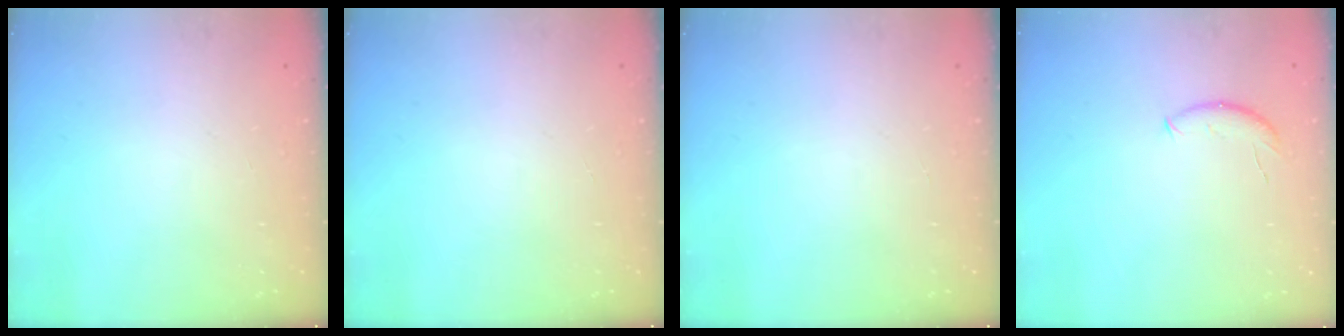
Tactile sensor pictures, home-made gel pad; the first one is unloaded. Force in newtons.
{"total": 0.0}
{"total": 0.0}
{"total": 6.3, "press": 6.3, "slide": 0.1}